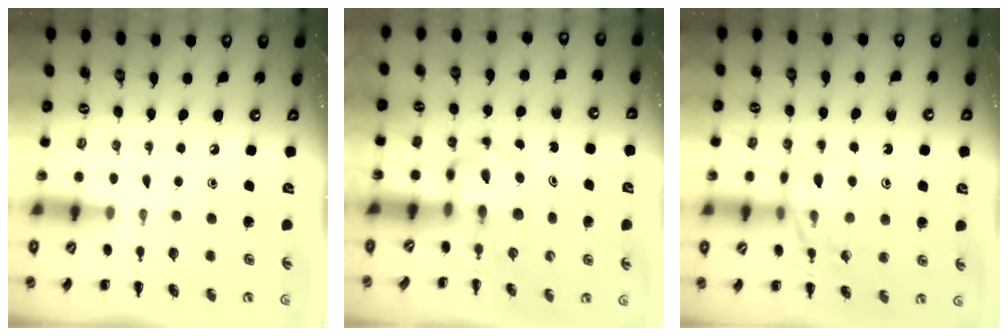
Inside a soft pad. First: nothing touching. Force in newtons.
{"total": 3.4, "press": 3.4, "slide": 0.6}
{"total": 13.1, "press": 13.0, "slide": 1.8}